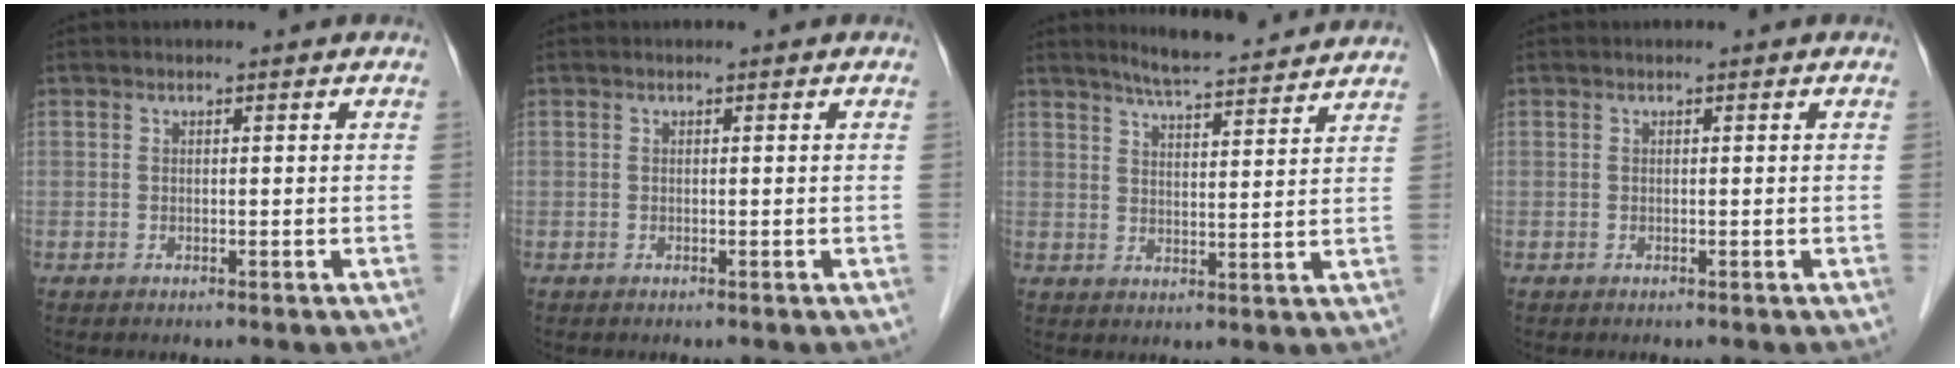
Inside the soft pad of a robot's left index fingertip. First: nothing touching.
{"total": 0.0}
{"total": 10.5, "force": [9.8, 0.3, 3.8], "torque": [-0.065, 0.014, 0.135]}
{"total": 0.0}